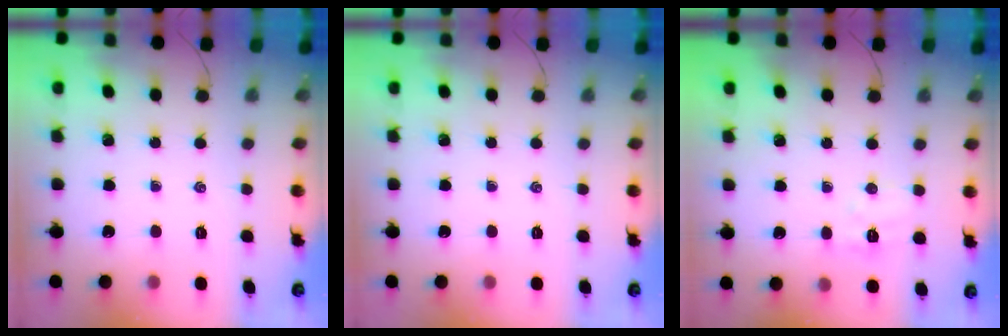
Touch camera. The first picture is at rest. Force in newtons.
{"total": 0.0}
{"total": 6.7, "press": 6.6, "slide": 1.4}